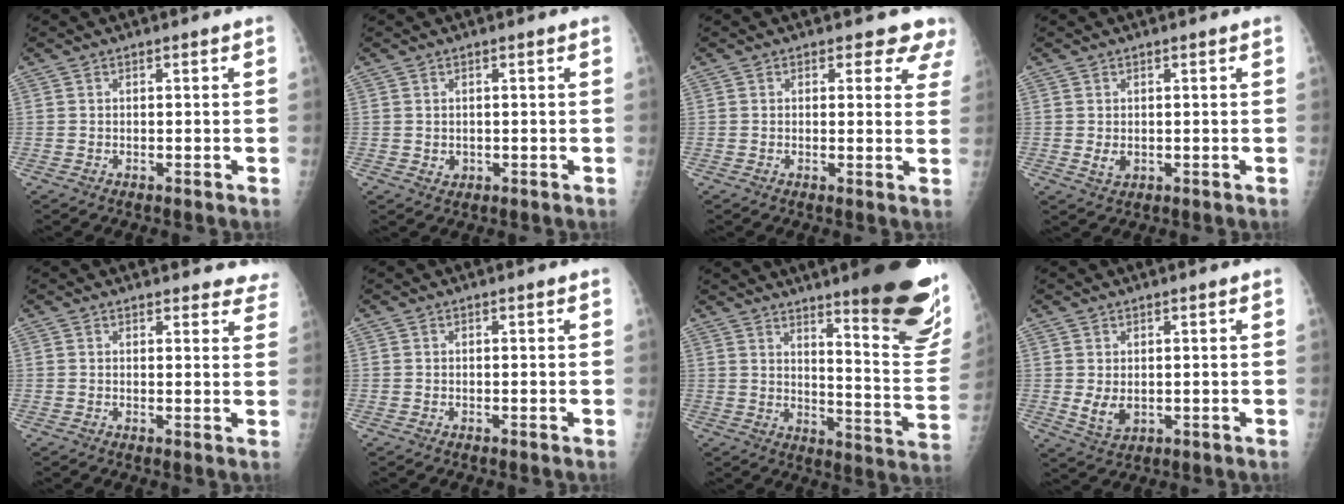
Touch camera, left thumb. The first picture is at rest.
{"total": 1.5, "force": [0.7, 1.0, 0.9], "torque": [-0.009, -0.006, 0.015]}
{"total": 6.0, "force": [5.2, 2.8, 0.8], "torque": [0.038, -0.025, 0.034]}
{"total": 2.3, "force": [0.7, 1.3, 1.8], "torque": [-0.029, -0.008, 0.016]}
{"total": 9.4, "force": [8.7, 3.0, 2.0], "torque": [0.028, -0.033, 0.075]}
{"total": 0.0}
{"total": 22.9, "force": [14.8, 3.7, 17.1], "torque": [-0.196, -0.099, 0.200]}
{"total": 4.1, "force": [1.0, 2.3, 3.3], "torque": [-0.056, -0.013, 0.027]}